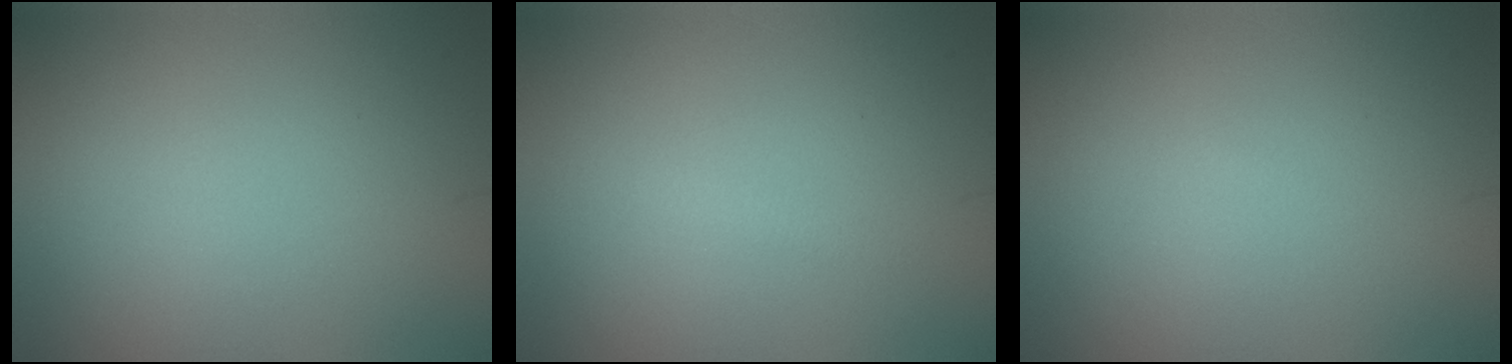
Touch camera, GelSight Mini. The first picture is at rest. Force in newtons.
{"total": 0.6, "press": 0.6, "slide": 0.0}
{"total": 0.0}